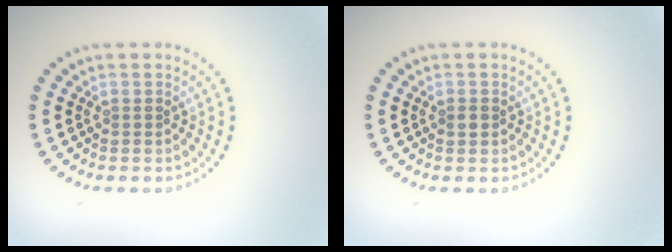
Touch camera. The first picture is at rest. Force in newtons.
{"total": 1.0, "press": 1.0, "slide": 0.2}